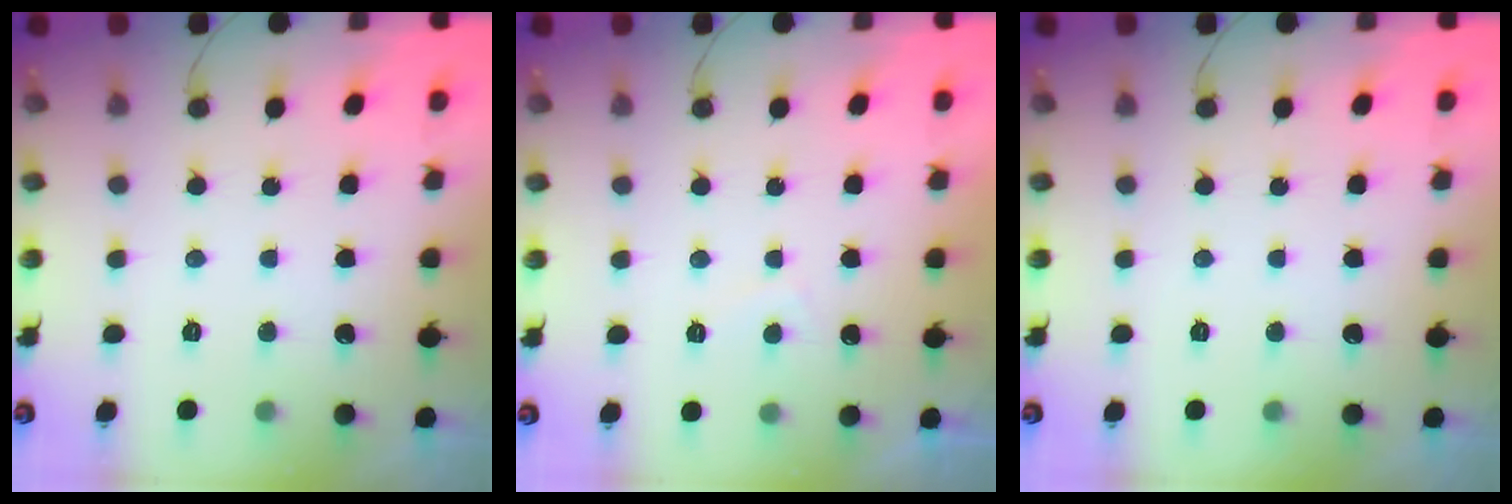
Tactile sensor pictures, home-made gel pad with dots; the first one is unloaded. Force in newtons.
{"total": 1.5, "press": 1.4, "slide": 0.6}
{"total": 0.0}